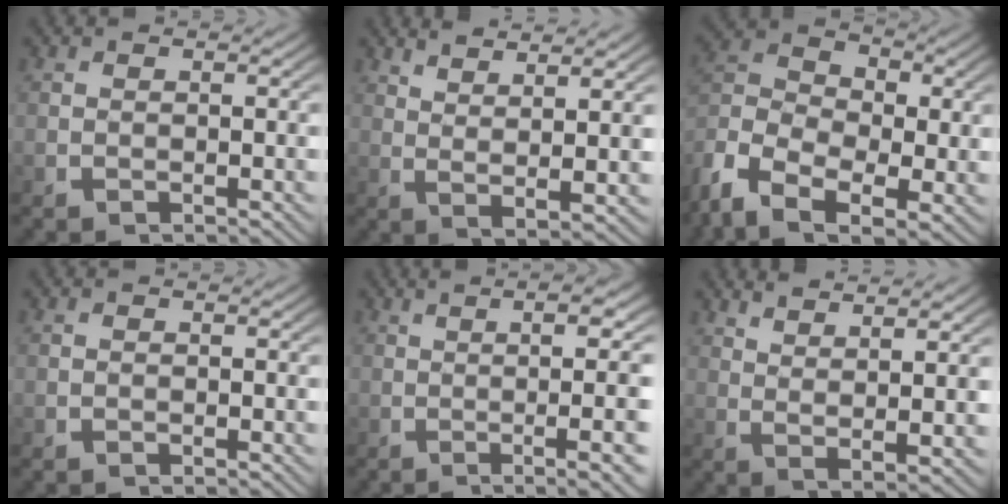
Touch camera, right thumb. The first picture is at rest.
{"total": 4.2, "force": [2.8, 0.5, 3.1], "torque": [-0.053, 0.000, 0.056]}
{"total": 11.0, "force": [-1.2, 7.9, 7.6], "torque": [-0.172, -0.038, -0.015]}
{"total": 0.0}
{"total": 8.4, "force": [-0.3, 2.5, 8.0], "torque": [-0.102, 0.012, -0.006]}
{"total": 3.9, "force": [2.8, 0.4, 2.6], "torque": [-0.045, 0.000, 0.057]}